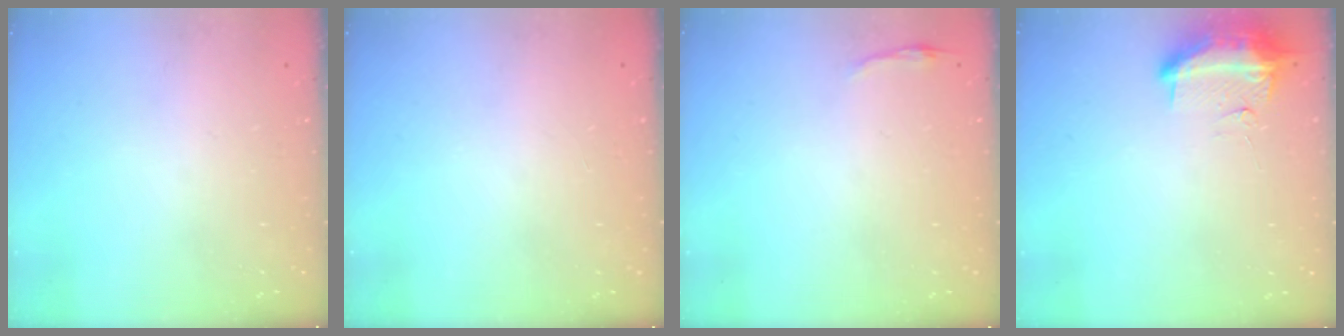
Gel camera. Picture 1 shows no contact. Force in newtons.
{"total": 0.0}
{"total": 2.9, "press": 2.8, "slide": 0.7}
{"total": 18.7, "press": 12.4, "slide": 14.0}